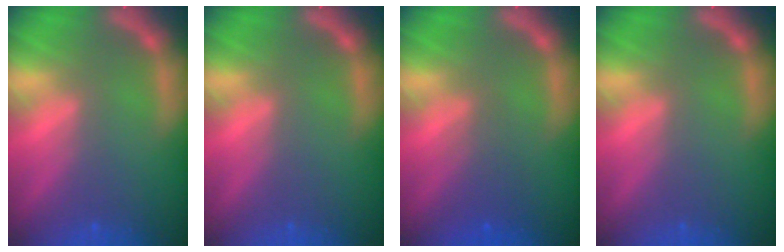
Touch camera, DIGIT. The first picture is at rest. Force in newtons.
{"total": 0.0}
{"total": 2.5}
{"total": 0.0}